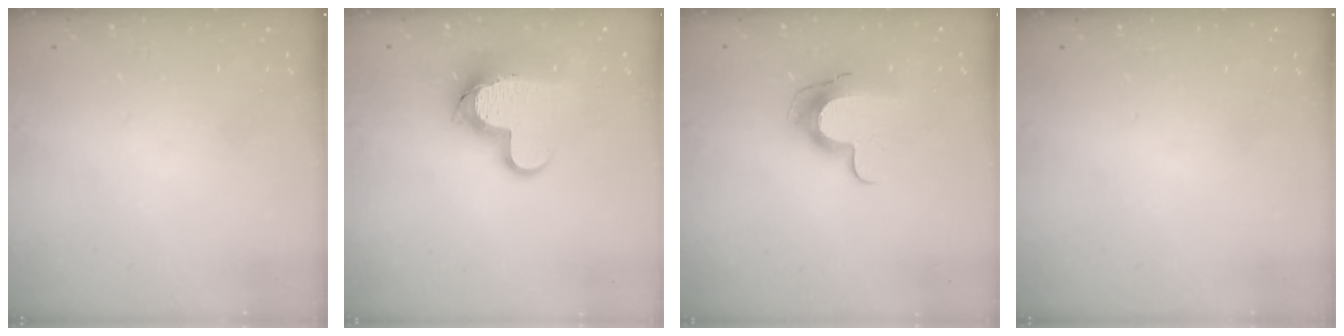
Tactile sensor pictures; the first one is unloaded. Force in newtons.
{"total": 13.2, "press": 13.2, "slide": 0.9}
{"total": 11.2, "press": 11.1, "slide": 0.7}
{"total": 0.0}